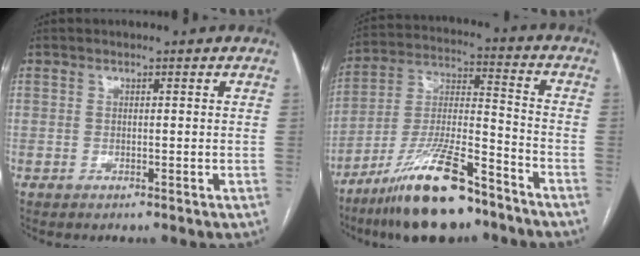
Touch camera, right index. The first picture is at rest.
{"total": 16.6, "force": [-11.8, 3.1, 11.3], "torque": [-0.228, -0.014, -0.210]}